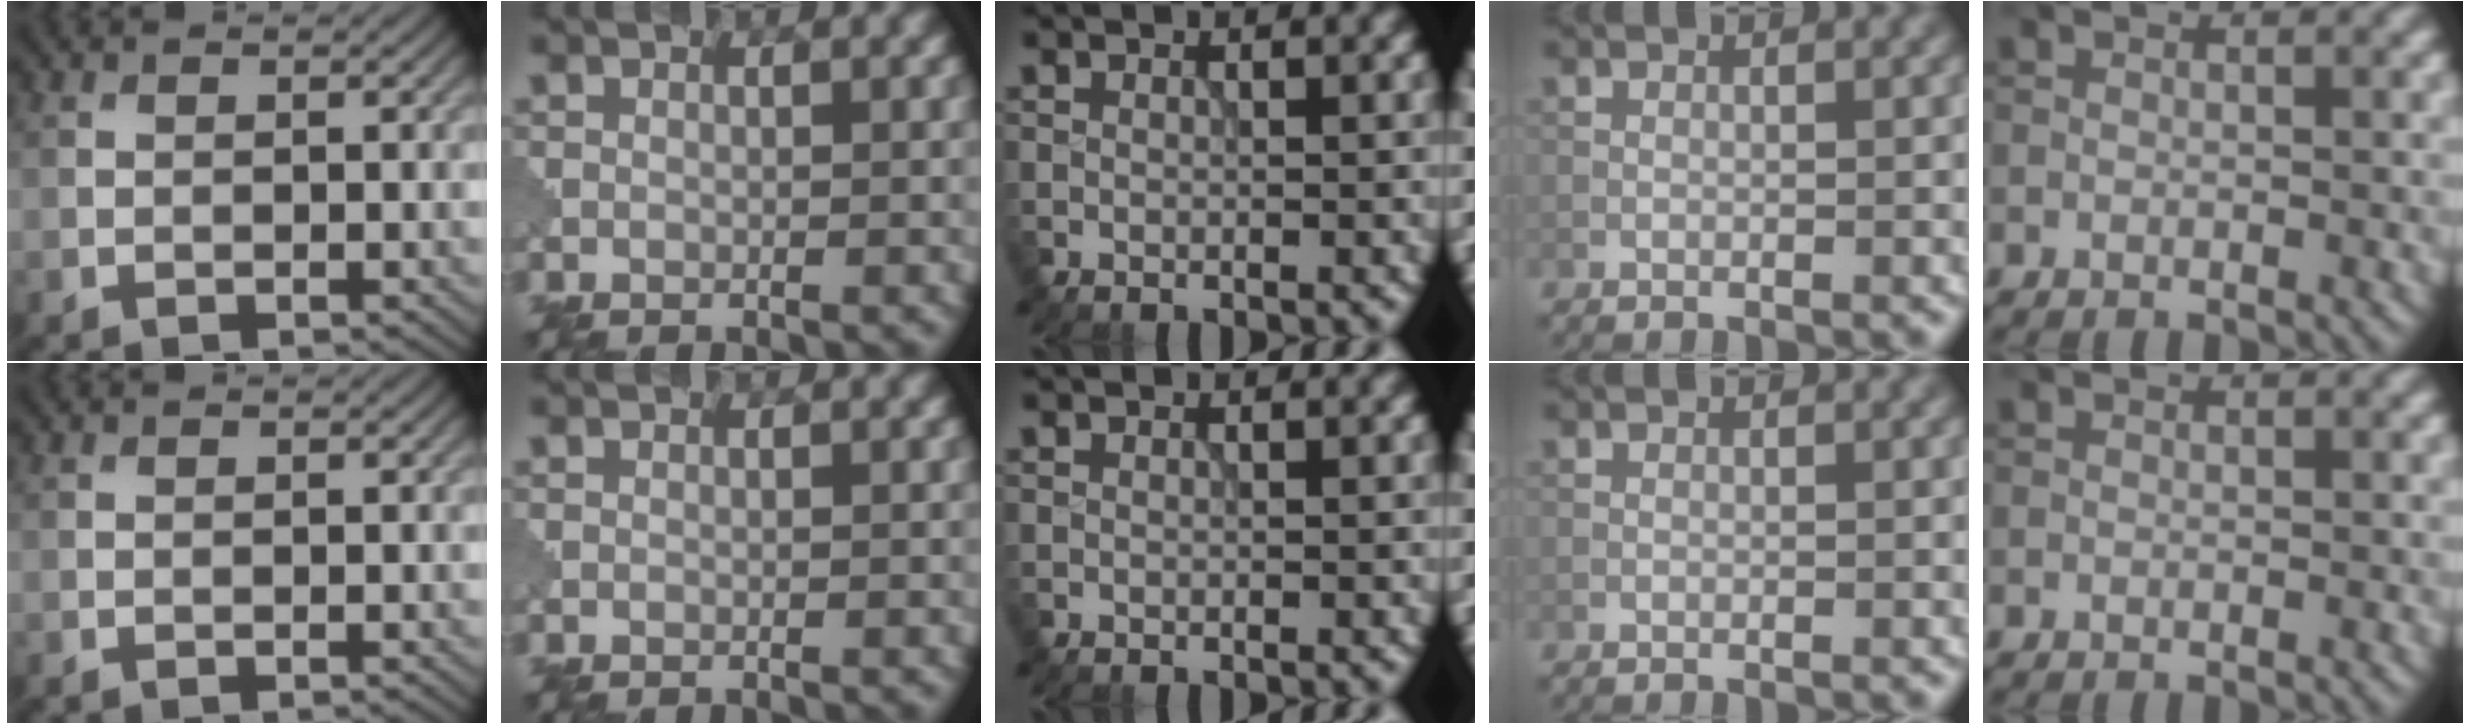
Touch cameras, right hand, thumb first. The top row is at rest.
{}